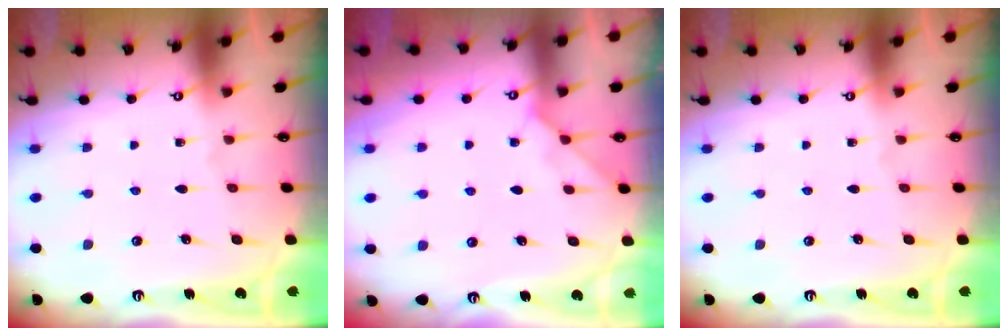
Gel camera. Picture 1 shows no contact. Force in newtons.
{"total": 4.0, "press": 3.9, "slide": 0.7}
{"total": 0.0}